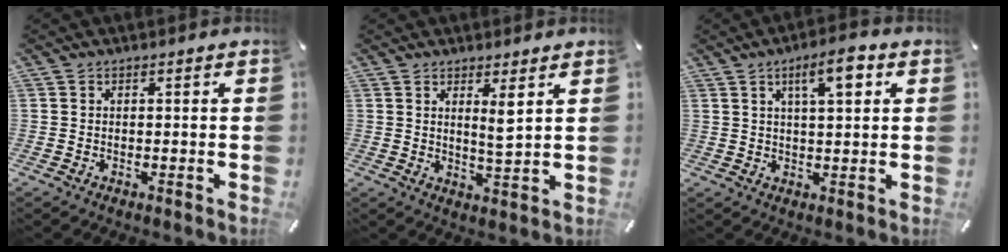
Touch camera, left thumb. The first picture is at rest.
{"total": 4.5, "force": [2.3, 0.5, 3.8], "torque": [-0.067, -0.015, 0.034]}
{"total": 7.4, "force": [3.3, 2.4, 6.2], "torque": [-0.097, -0.004, 0.049]}